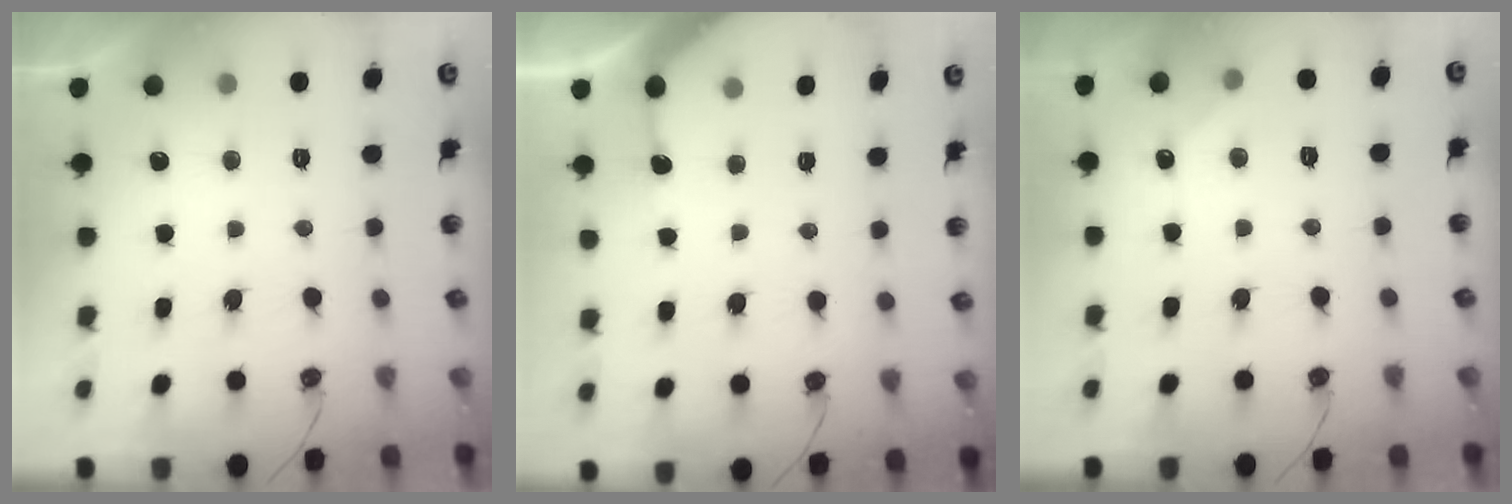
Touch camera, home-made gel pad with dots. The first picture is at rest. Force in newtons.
{"total": 4.4, "press": 4.4, "slide": 0.3}
{"total": 3.0, "press": 3.0, "slide": 0.4}